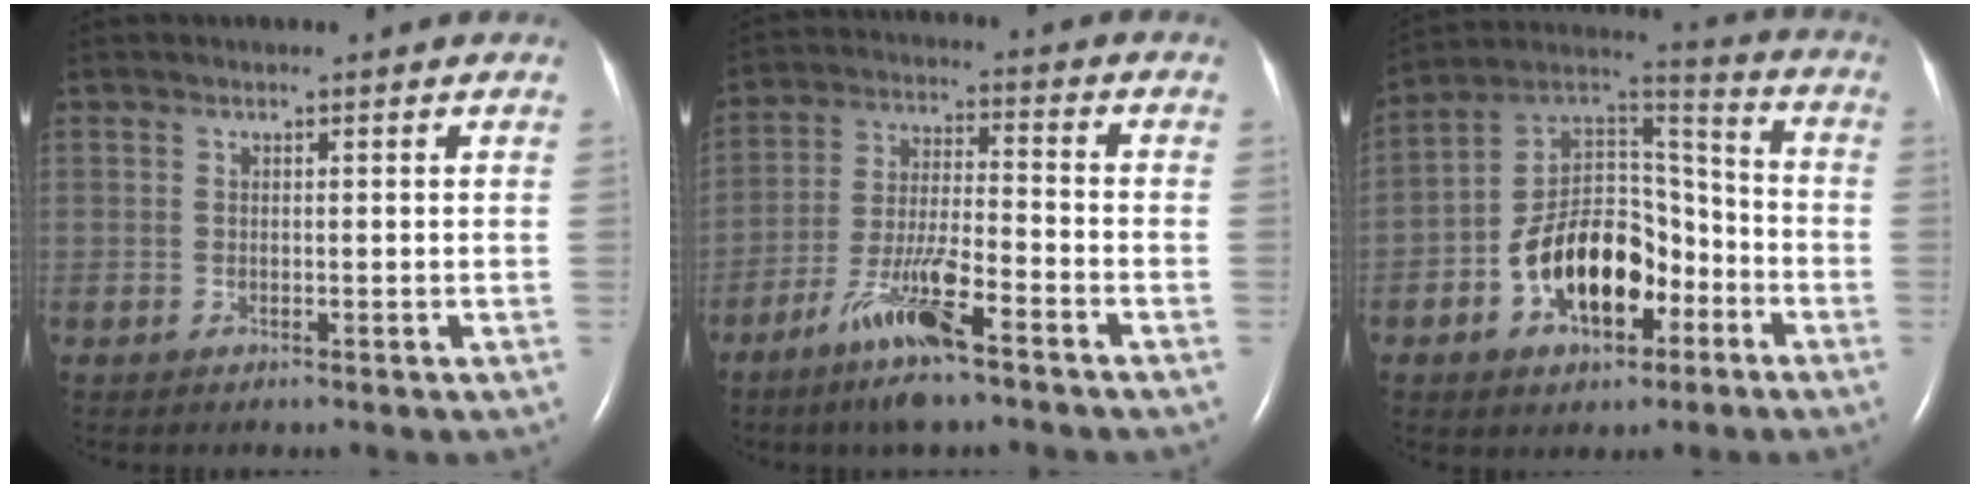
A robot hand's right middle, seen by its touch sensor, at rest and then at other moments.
{"total": 11.3, "force": [-7.1, 1.2, 8.7], "torque": [-0.173, -0.021, -0.131]}
{"total": 15.1, "force": [-6.1, 8.3, 11.0], "torque": [-0.208, 0.030, -0.100]}